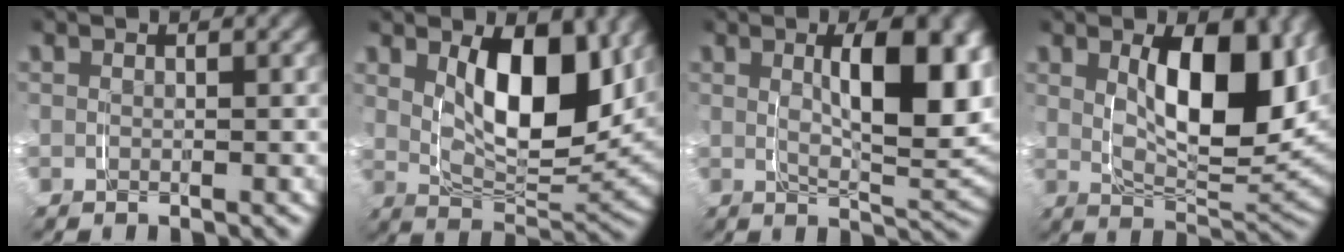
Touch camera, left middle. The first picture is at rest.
{"total": 9.6, "force": [2.7, 4.7, 8.0], "torque": [-0.127, -0.015, 0.041]}
{"total": 7.8, "force": [1.1, 2.6, 7.3], "torque": [-0.106, -0.004, 0.019]}
{"total": 9.2, "force": [1.9, 4.0, 8.1], "torque": [-0.123, -0.015, 0.032]}